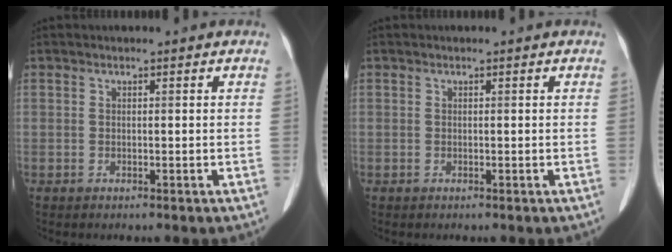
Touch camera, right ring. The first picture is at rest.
{"total": 0.0}